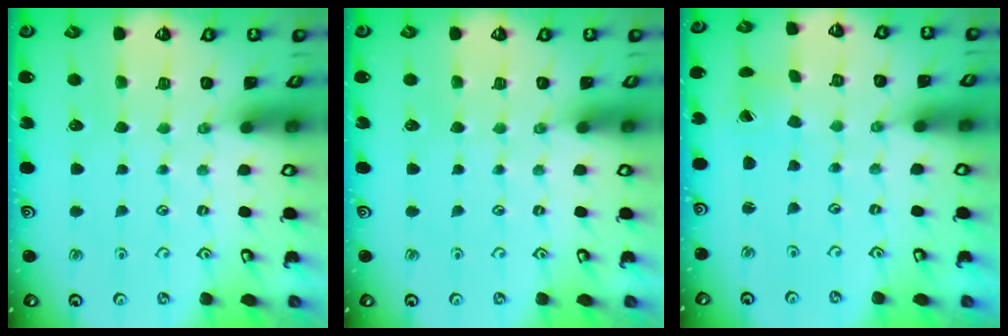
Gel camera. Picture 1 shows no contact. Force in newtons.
{"total": 0.0}
{"total": 1.4, "press": 1.4, "slide": 0.3}